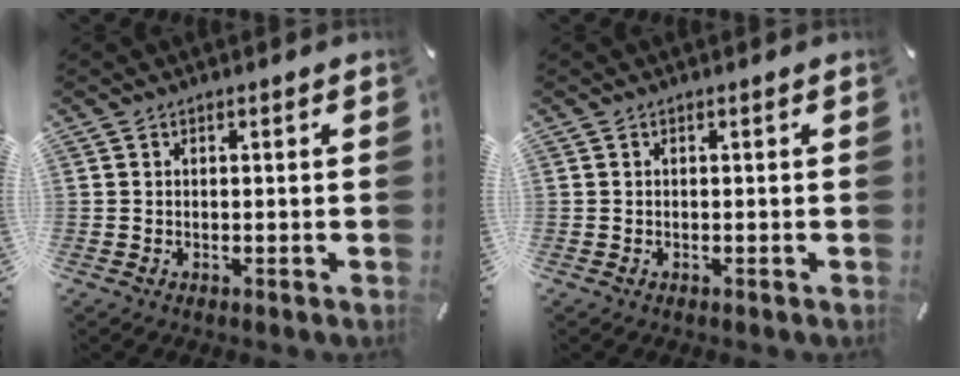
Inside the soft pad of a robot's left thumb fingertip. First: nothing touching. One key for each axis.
{"total": 0.0}